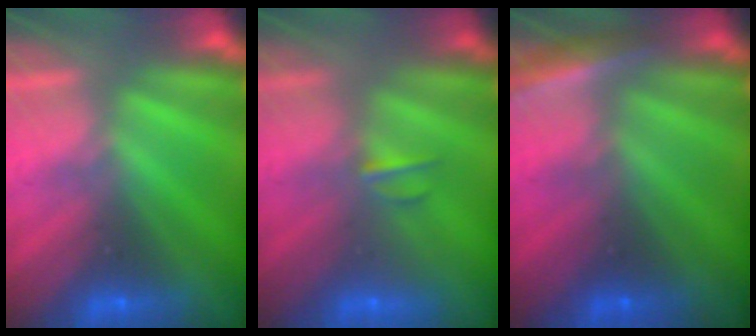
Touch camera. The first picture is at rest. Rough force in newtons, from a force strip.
{"total": 2.1}
{"total": 2.9}